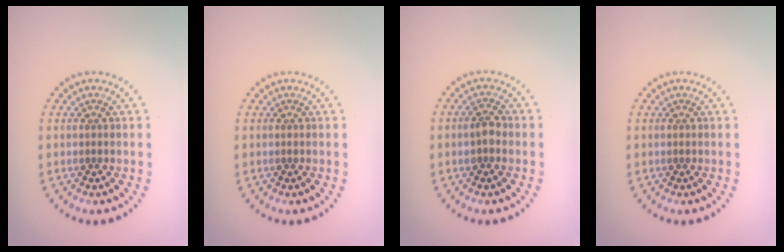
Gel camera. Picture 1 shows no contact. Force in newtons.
{"total": 0.0}
{"total": 1.5, "press": 1.5, "slide": 0.3}
{"total": 0.0}